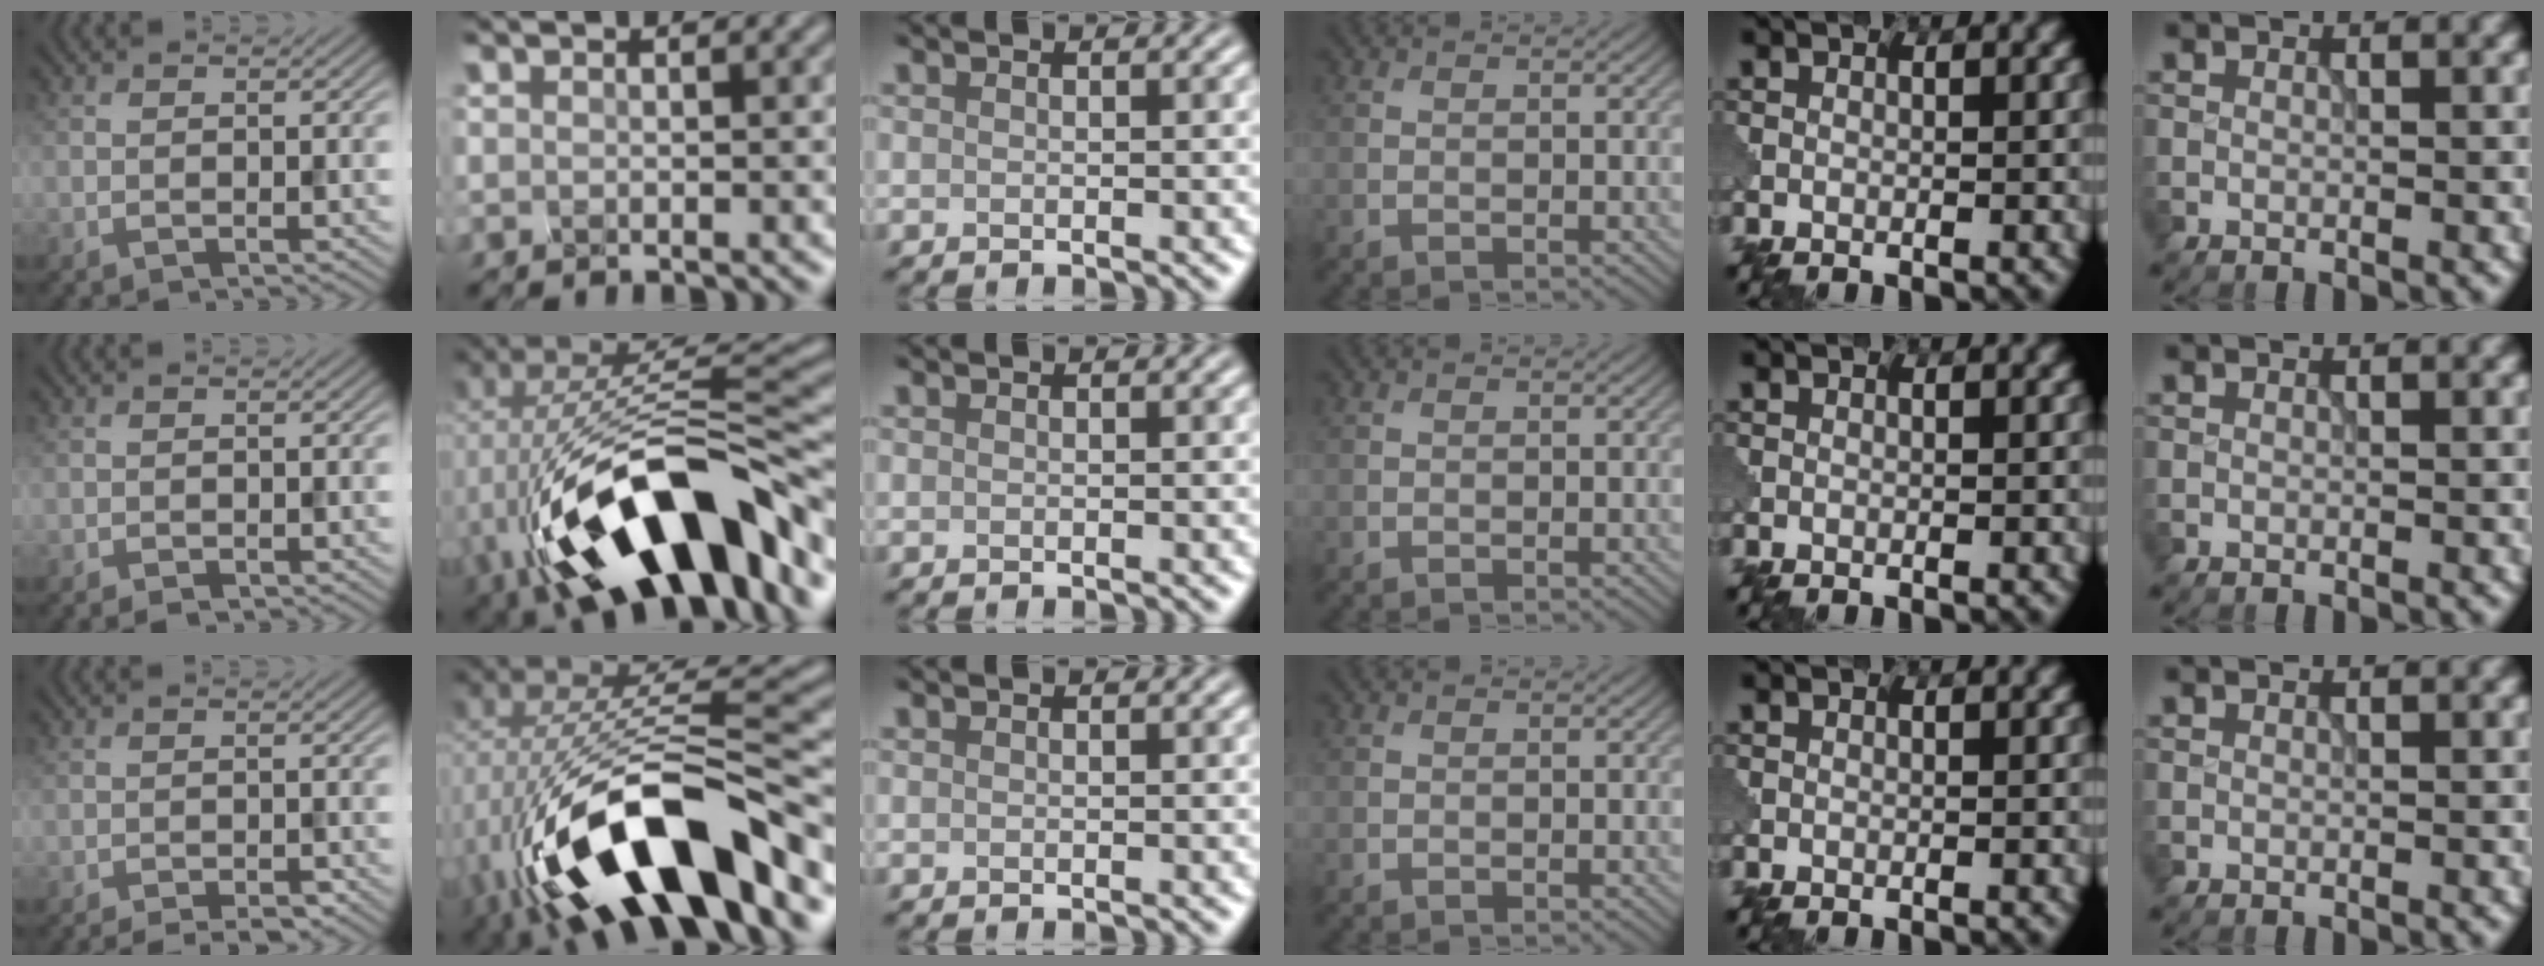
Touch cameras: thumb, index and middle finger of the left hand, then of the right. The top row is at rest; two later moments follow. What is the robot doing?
{"motion": "squeeze", "object": "hand grip exerciser"}